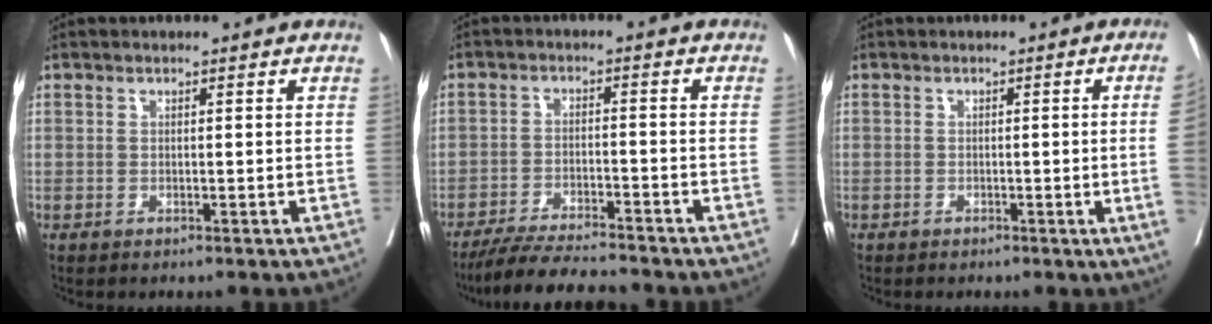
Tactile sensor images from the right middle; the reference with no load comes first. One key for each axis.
{"total": 9.2, "fx": -8.5, "fy": 0.4, "fz": 3.5, "tx": -0.058, "ty": -0.017, "tz": -0.144}
{"total": 4.4, "fx": -0.7, "fy": -1.8, "fz": 4.0, "tx": -0.045, "ty": -0.009, "tz": -0.010}